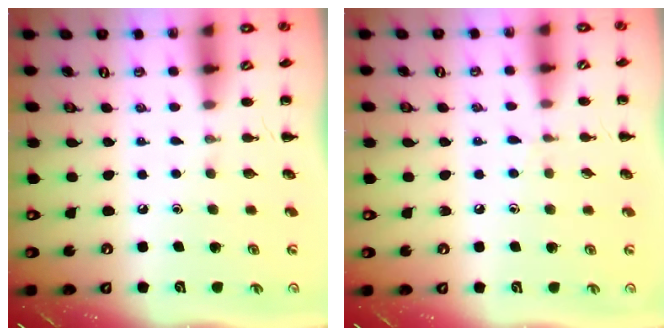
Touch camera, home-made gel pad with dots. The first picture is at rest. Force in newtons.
{"total": 5.1, "press": 4.8, "slide": 1.8}